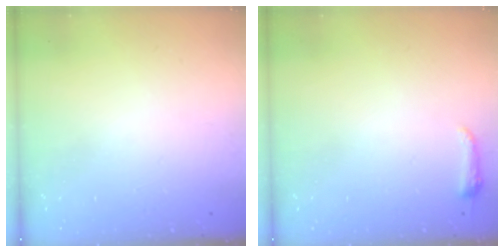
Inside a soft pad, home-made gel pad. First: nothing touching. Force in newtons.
{"total": 3.7, "press": 3.7, "slide": 0.7}